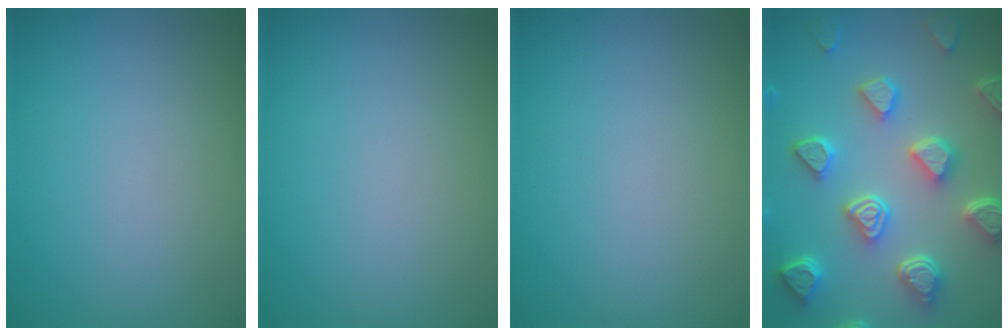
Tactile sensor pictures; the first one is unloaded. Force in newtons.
{"total": 0.0}
{"total": 0.0}
{"total": 7.1, "press": 5.7, "slide": 4.2}